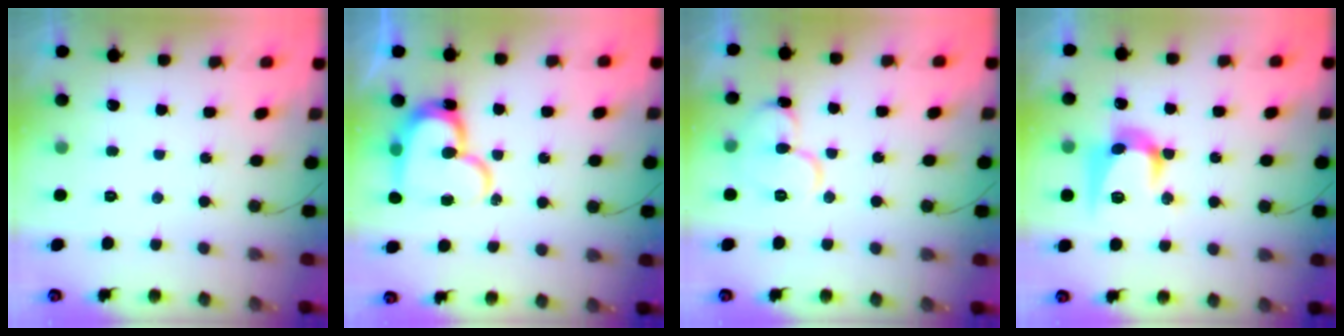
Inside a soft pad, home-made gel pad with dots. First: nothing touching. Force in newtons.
{"total": 17.1, "press": 17.1, "slide": 1.7}
{"total": 11.6, "press": 11.5, "slide": 1.3}
{"total": 12.9, "press": 12.9, "slide": 0.5}